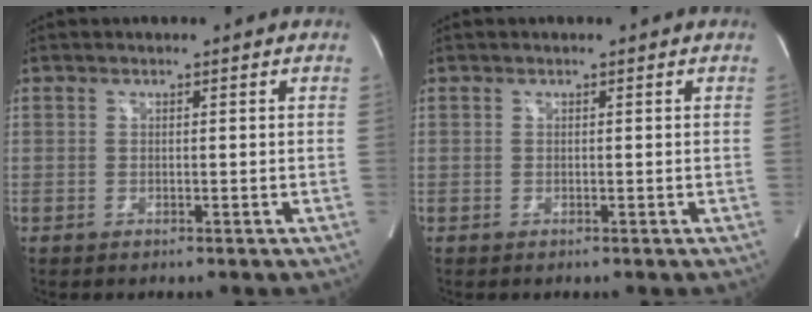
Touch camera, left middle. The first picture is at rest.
{"total": 0.0}